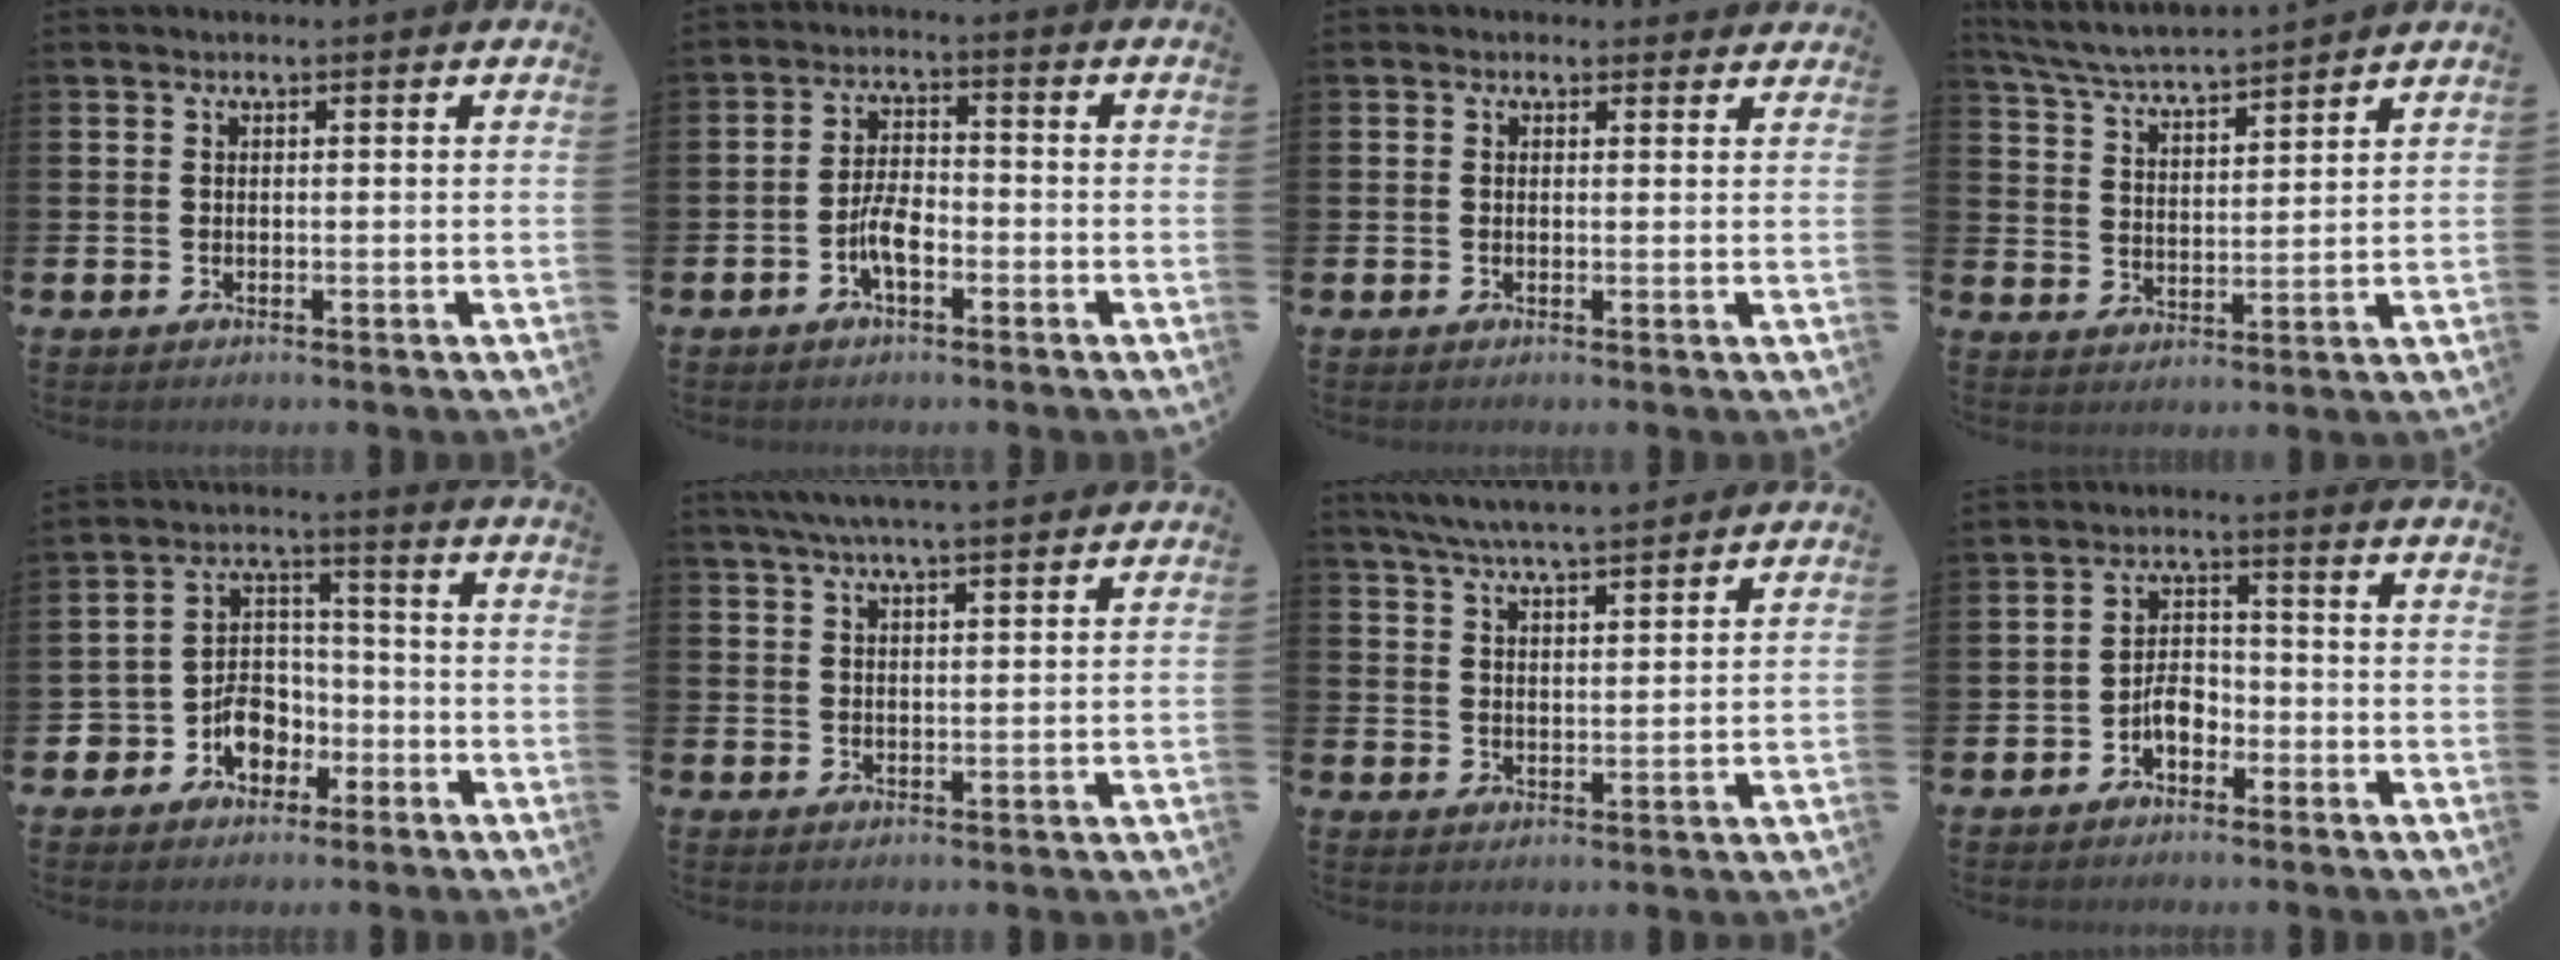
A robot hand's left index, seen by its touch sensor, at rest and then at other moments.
{"total": 4.2, "force": [-1.9, 1.8, 3.3], "torque": [-0.065, 0.007, -0.036]}
{"total": 0.8, "force": [0.5, 0.6, 0.0], "torque": [0.010, 0.004, 0.007]}
{"total": 5.1, "force": [5.0, 0.0, 1.0], "torque": [-0.044, -0.039, 0.084]}
{"total": 6.7, "force": [-3.0, 5.3, 2.8], "torque": [-0.071, 0.008, -0.059]}
{"total": 5.3, "force": [4.8, 0.4, 2.2], "torque": [-0.050, -0.011, 0.087]}
{"total": 6.3, "force": [6.0, 0.4, 1.7], "torque": [-0.054, -0.025, 0.109]}
{"total": 3.8, "force": [-2.1, 2.2, 2.2], "torque": [-0.034, 0.008, -0.044]}